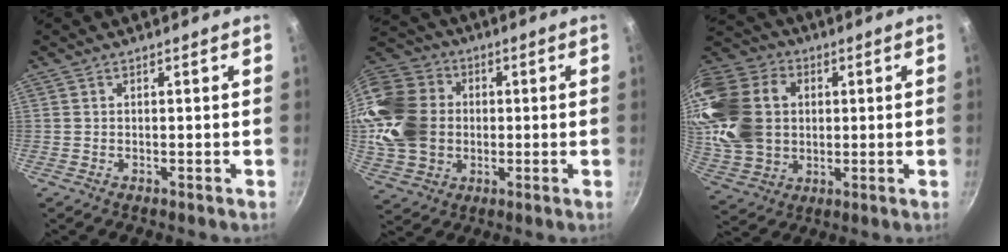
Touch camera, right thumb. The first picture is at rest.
{"total": 18.8, "force": [0.8, 15.5, 10.6], "torque": [-0.195, 0.025, 0.022]}
{"total": 21.1, "force": [3.1, 16.3, 13.1], "torque": [-0.247, 0.013, 0.067]}